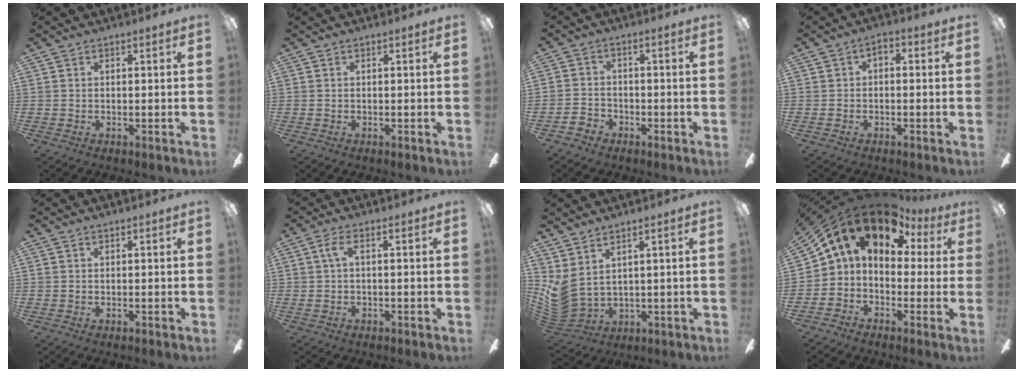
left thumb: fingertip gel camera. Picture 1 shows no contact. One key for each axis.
{"total": 0.0}
{"total": 3.3, "fx": -2.4, "fy": 2.1, "fz": 0.6, "tx": -0.013, "ty": 0.012, "tz": -0.048}
{"total": 2.1, "fx": -0.9, "fy": 1.5, "fz": 1.0, "tx": -0.019, "ty": 0.011, "tz": -0.019}
{"total": 0.0}
{"total": 3.5, "fx": 0.5, "fy": 1.0, "fz": 3.3, "tx": -0.073, "ty": 0.007, "tz": 0.004}
{"total": 5.5, "fx": 2.4, "fy": 3.0, "fz": 3.9, "tx": -0.099, "ty": -0.025, "tz": 0.046}
{"total": 14.6, "fx": 7.5, "fy": 9.0, "fz": 8.7, "tx": -0.161, "ty": -0.034, "tz": 0.133}